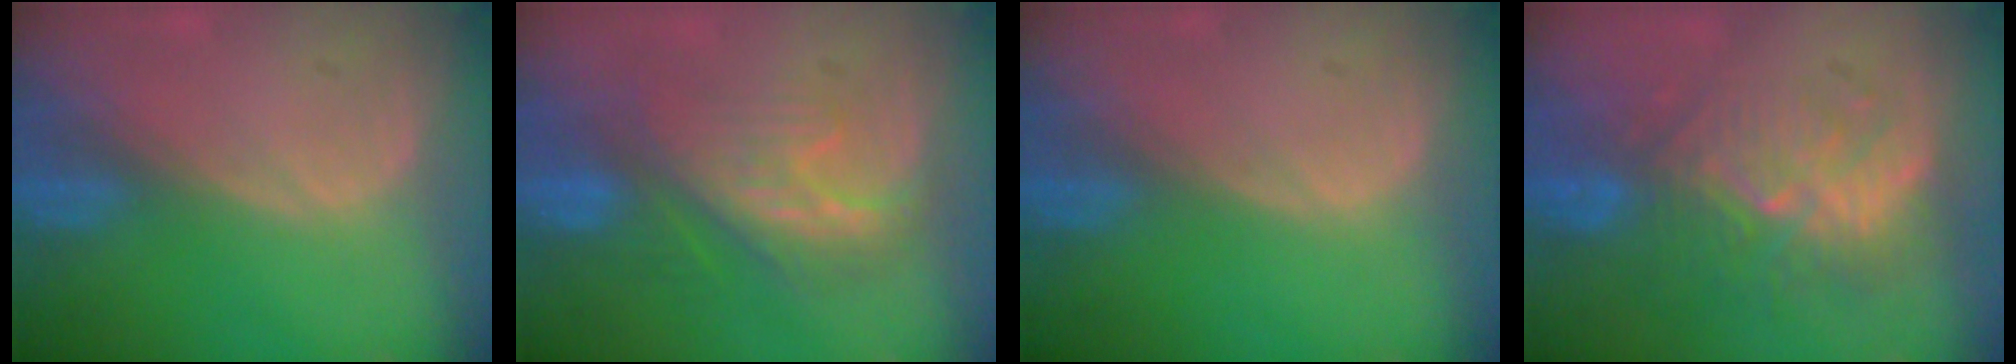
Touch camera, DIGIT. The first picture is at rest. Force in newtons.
{"total": 7.9, "press": 7.8, "slide": 1.4}
{"total": 0.0}
{"total": 9.1, "press": 8.8, "slide": 2.3}